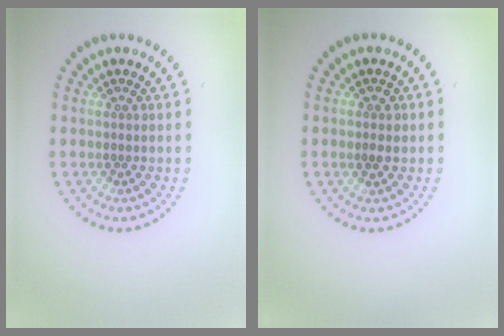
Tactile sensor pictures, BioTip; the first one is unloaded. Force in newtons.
{"total": 1.3, "press": 1.3, "slide": 0.2}